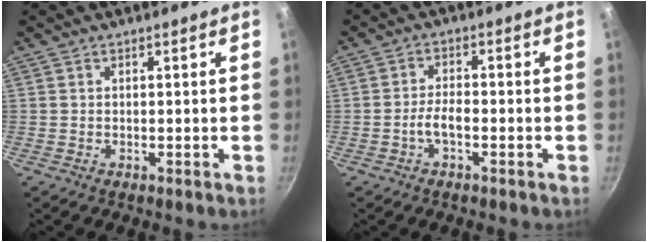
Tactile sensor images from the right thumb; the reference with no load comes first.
{"total": 3.6, "force": [-1.6, 1.4, 2.9], "torque": [-0.052, 0.020, -0.033]}